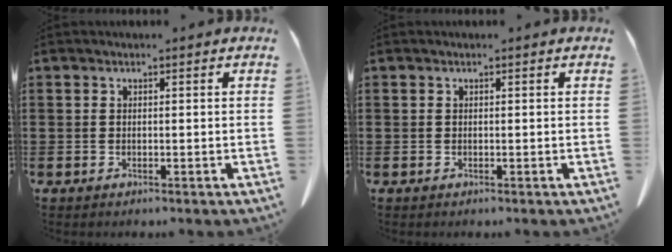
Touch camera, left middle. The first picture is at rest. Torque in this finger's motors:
{"motor_torque": [-0.04, 0.06, 0.00, 0.01]}